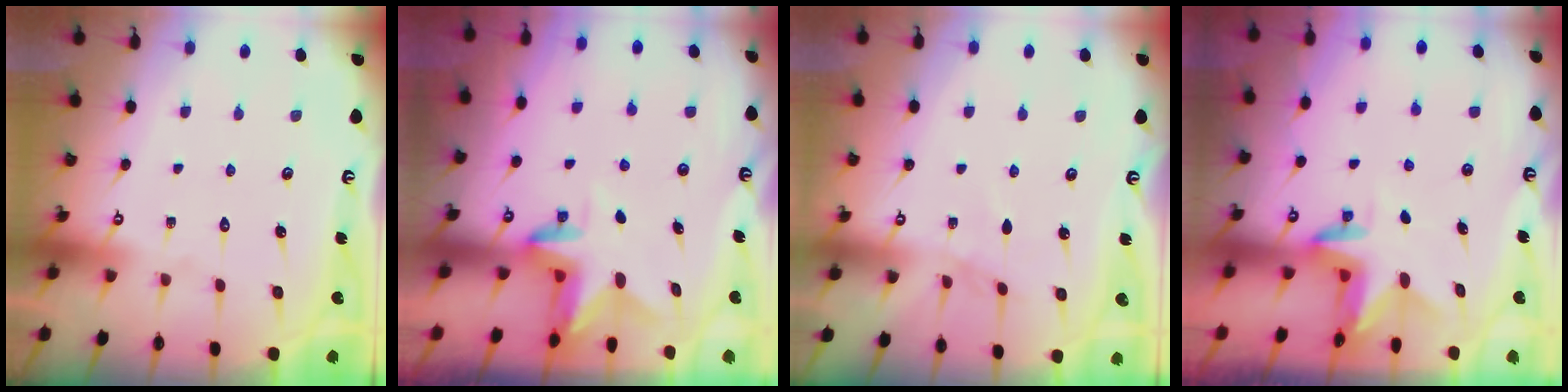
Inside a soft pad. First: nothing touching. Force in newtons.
{"total": 3.3, "press": 3.3, "slide": 0.3}
{"total": 3.6, "press": 3.6, "slide": 0.4}
{"total": 2.8, "press": 2.8, "slide": 0.1}